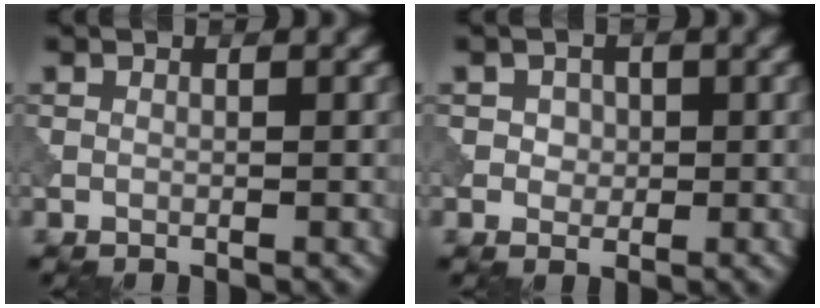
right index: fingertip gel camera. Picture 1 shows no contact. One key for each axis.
{"total": 1.7, "fx": 0.3, "fy": 1.4, "fz": 0.8, "tx": -0.013, "ty": 0.002, "tz": 0.005}